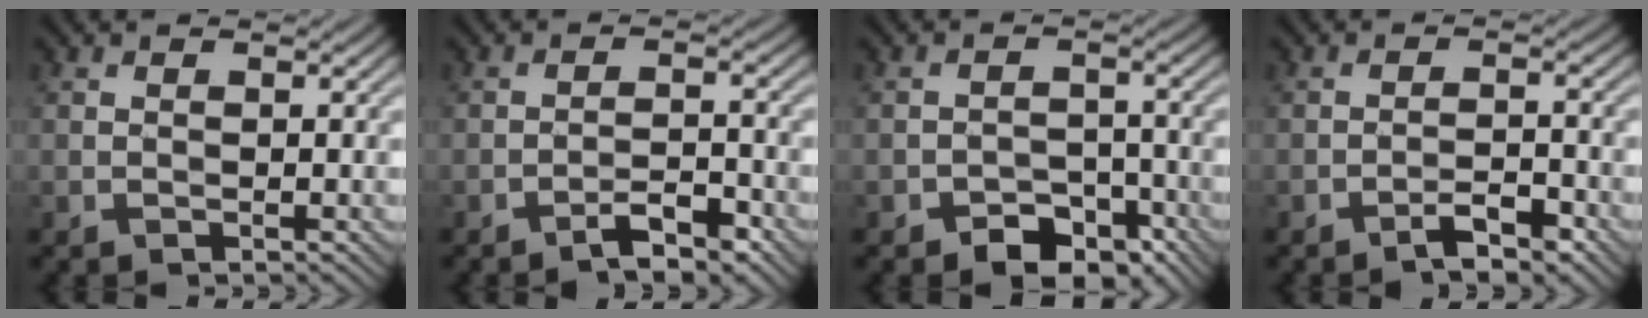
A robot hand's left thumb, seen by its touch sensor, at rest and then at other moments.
{"total": 3.6, "force": [-2.6, 0.9, 2.3], "torque": [-0.039, 0.010, -0.048]}
{"total": 4.9, "force": [-3.5, 2.8, 2.1], "torque": [-0.025, 0.002, -0.063]}
{"total": 3.2, "force": [-2.3, 0.7, 2.1], "torque": [-0.035, 0.007, -0.044]}